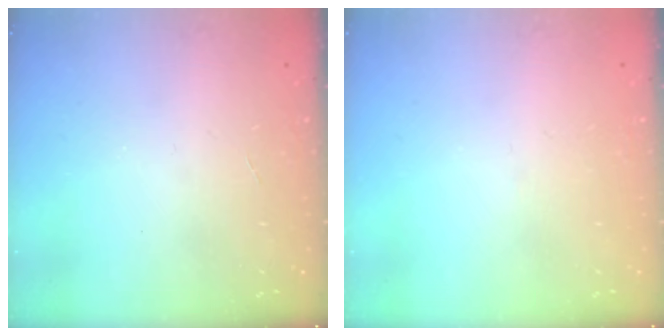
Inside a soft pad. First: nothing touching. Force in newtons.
{"total": 2.7, "press": 2.6, "slide": 0.5}